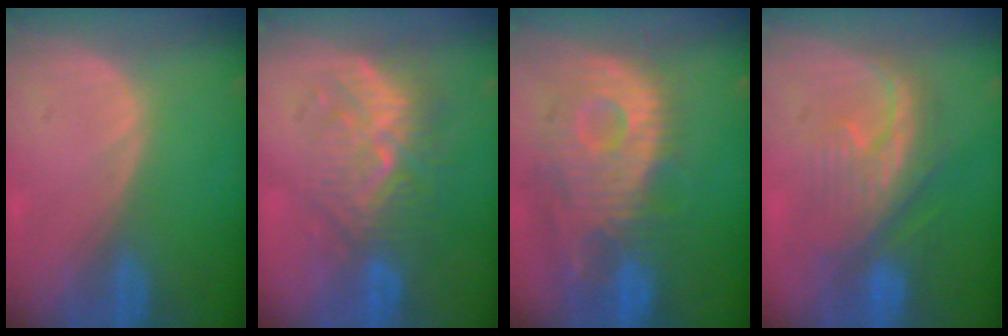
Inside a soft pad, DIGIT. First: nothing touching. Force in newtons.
{"total": 8.8, "press": 8.4, "slide": 2.7}
{"total": 12.3, "press": 10.8, "slide": 5.9}
{"total": 8.0, "press": 7.9, "slide": 1.2}